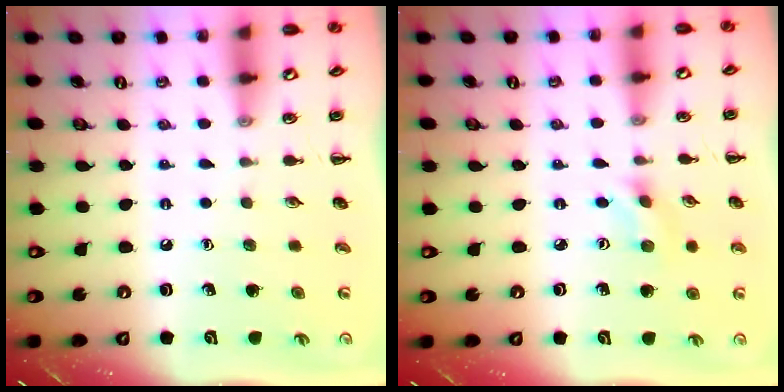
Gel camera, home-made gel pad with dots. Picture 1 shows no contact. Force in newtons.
{"total": 1.6, "press": 1.5, "slide": 0.5}